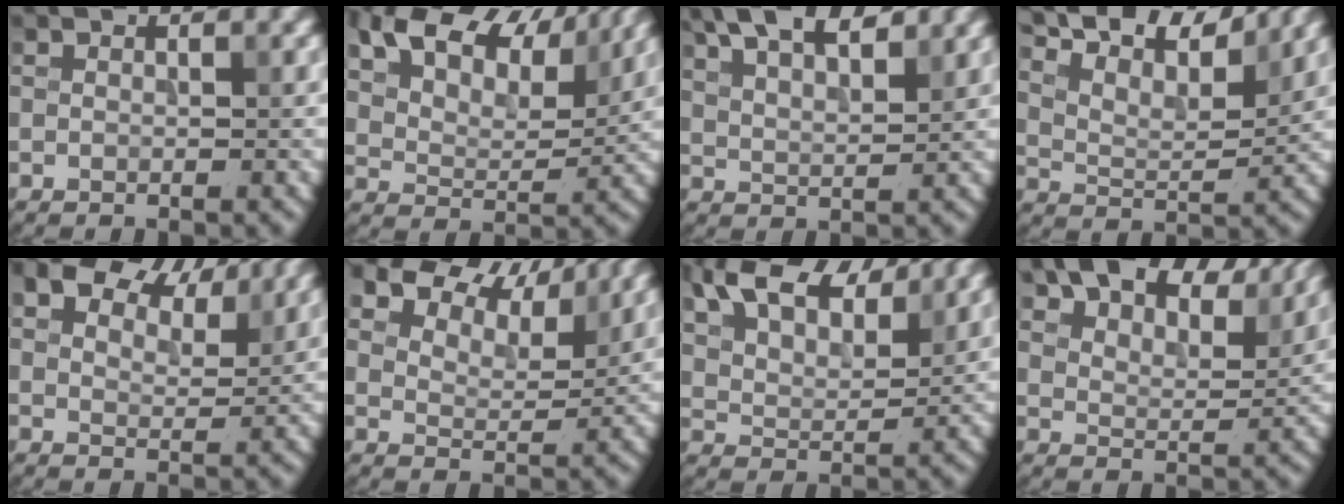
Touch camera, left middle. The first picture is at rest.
{"total": 11.1, "force": [7.7, 4.9, 6.3], "torque": [-0.131, 0.025, 0.110]}
{"total": 7.4, "force": [5.2, 2.6, 4.6], "torque": [-0.078, 0.024, 0.073]}
{"total": 12.4, "force": [9.9, 3.5, 6.7], "torque": [-0.122, 0.023, 0.131]}
{"total": 9.6, "force": [6.8, 4.6, 5.0], "torque": [-0.087, 0.013, 0.097]}
{"total": 11.2, "force": [8.7, 5.0, 4.9], "torque": [-0.100, 0.002, 0.156]}
{"total": 9.1, "force": [6.1, 4.0, 5.4], "torque": [-0.115, 0.028, 0.094]}
{"total": 10.9, "force": [8.4, 3.8, 5.8], "torque": [-0.106, 0.015, 0.120]}